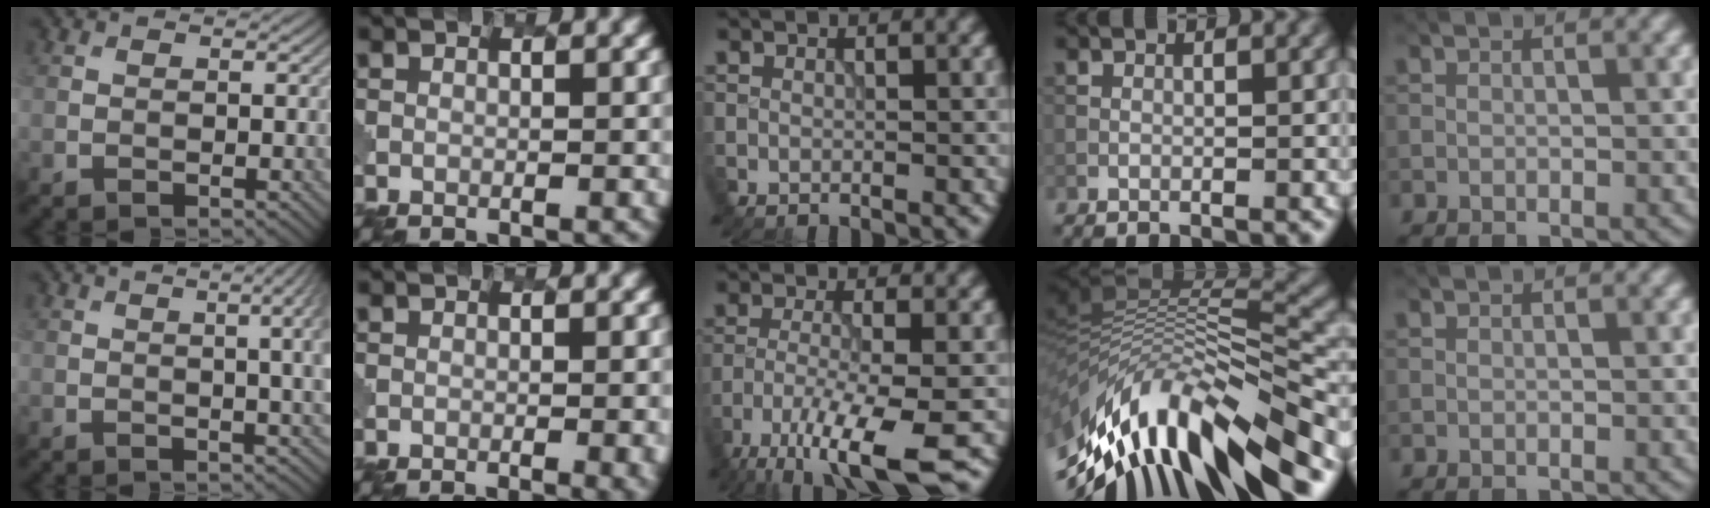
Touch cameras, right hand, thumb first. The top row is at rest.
{"thumb": {"total": 5.7, "force": [0.8, 1.7, 5.4], "torque": [-0.054, 0.015, 0.010]}, "index": {"total": 2.4, "force": [-0.9, 0.5, 2.1], "torque": [-0.024, -0.001, -0.010]}, "middle": {"total": 8.8, "force": [-5.6, 1.7, 6.5], "torque": [-0.118, -0.013, -0.105]}, "ring": {"total": 13.9, "force": [-6.9, 5.1, 11.0], "torque": [-0.209, 0.024, -0.118]}}